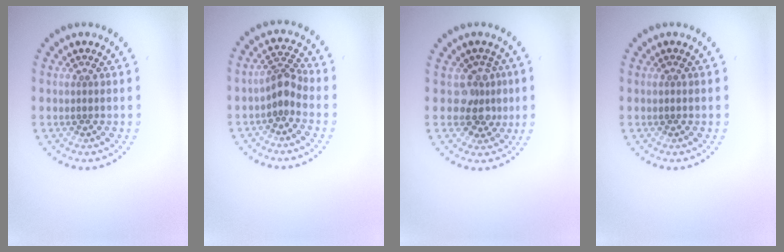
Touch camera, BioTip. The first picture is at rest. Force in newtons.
{"total": 2.2, "press": 1.7, "slide": 1.4}
{"total": 2.8, "press": 2.4, "slide": 1.6}
{"total": 0.5, "press": 0.5, "slide": 0.0}